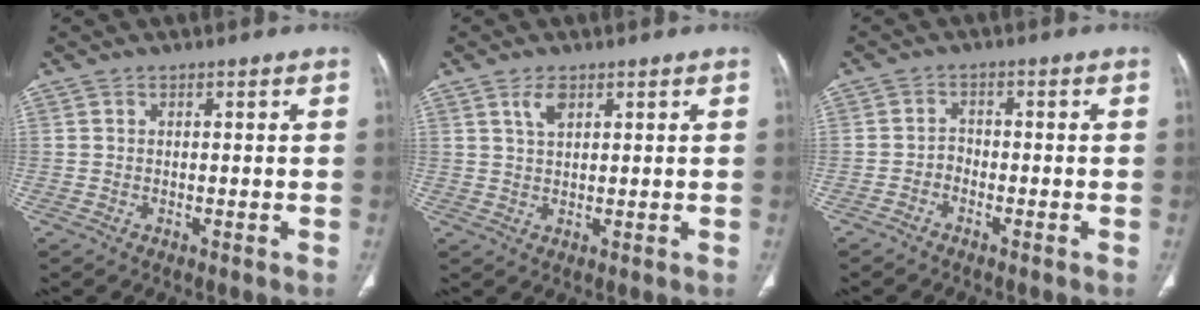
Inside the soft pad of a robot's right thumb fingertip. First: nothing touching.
{"total": 3.1, "force": [1.7, 1.4, 2.1], "torque": [-0.038, -0.005, 0.036]}
{"total": 2.1, "force": [-1.5, 1.3, 0.6], "torque": [-0.001, 0.017, -0.030]}